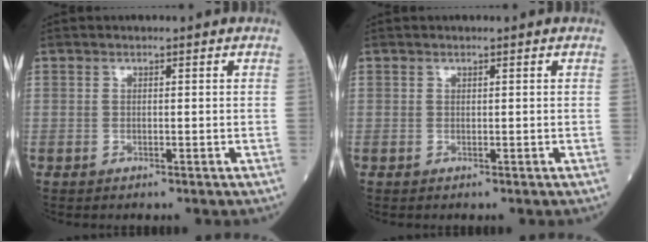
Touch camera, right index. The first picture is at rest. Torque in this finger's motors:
{"motor_torque": [-0.23, 0.09, -0.06, -0.01]}